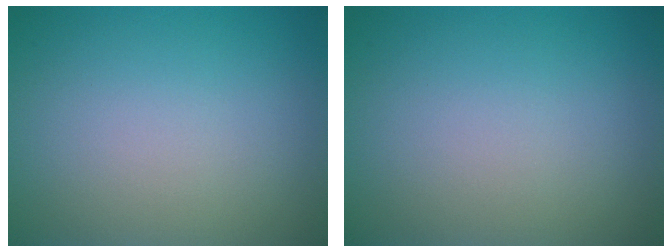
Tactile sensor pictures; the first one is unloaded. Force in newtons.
{"total": 0.0}